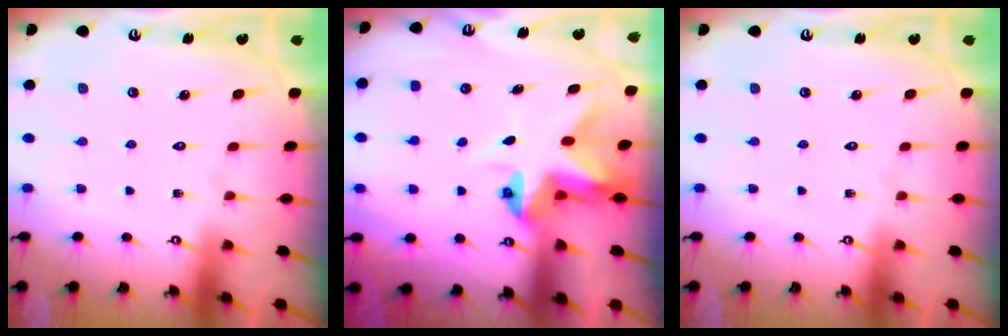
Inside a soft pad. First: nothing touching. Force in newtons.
{"total": 4.1, "press": 4.1, "slide": 0.2}
{"total": 0.0}